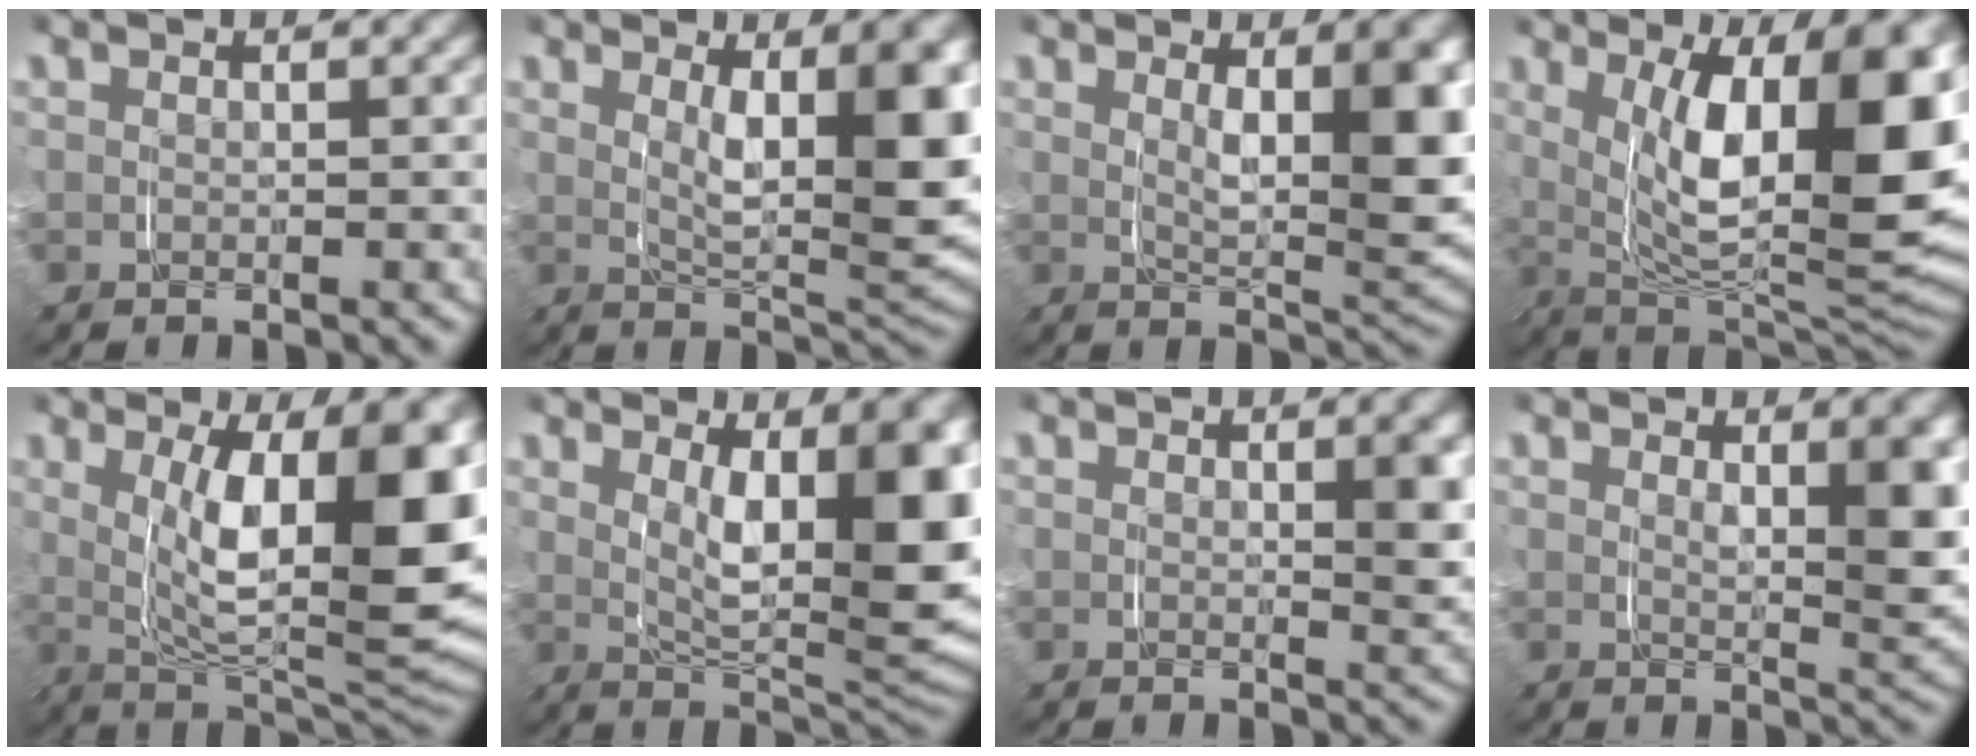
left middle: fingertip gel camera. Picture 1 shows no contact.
{"total": 9.1, "force": [1.0, 3.2, 8.4], "torque": [-0.122, -0.021, 0.021]}
{"total": 7.4, "force": [1.4, 2.4, 6.8], "torque": [-0.094, -0.017, 0.023]}
{"total": 15.6, "force": [1.6, 7.6, 13.6], "torque": [-0.206, -0.020, 0.035]}
{"total": 14.3, "force": [1.3, 6.2, 12.9], "torque": [-0.193, -0.019, 0.033]}
{"total": 11.1, "force": [0.8, 4.8, 10.0], "torque": [-0.143, -0.033, 0.023]}
{"total": 2.0, "force": [0.6, 0.3, 1.9], "torque": [-0.023, -0.009, 0.008]}
{"total": 4.3, "force": [1.4, 1.1, 3.9], "torque": [-0.057, -0.018, 0.025]}